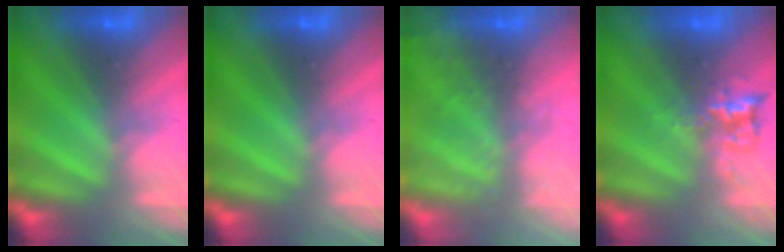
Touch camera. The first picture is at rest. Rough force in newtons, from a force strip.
{"total": 0.0}
{"total": 9.1}
{"total": 2.4}